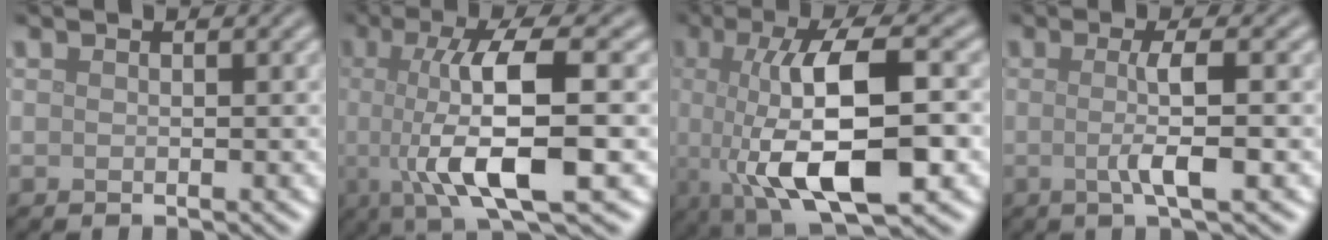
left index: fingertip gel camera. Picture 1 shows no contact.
{"total": 9.8, "force": [-0.8, 2.7, 9.4], "torque": [-0.144, -0.004, -0.014]}
{"total": 10.9, "force": [-1.1, 3.6, 10.2], "torque": [-0.172, -0.001, -0.019]}
{"total": 3.7, "force": [-0.2, 0.7, 3.6], "torque": [-0.059, -0.004, -0.006]}